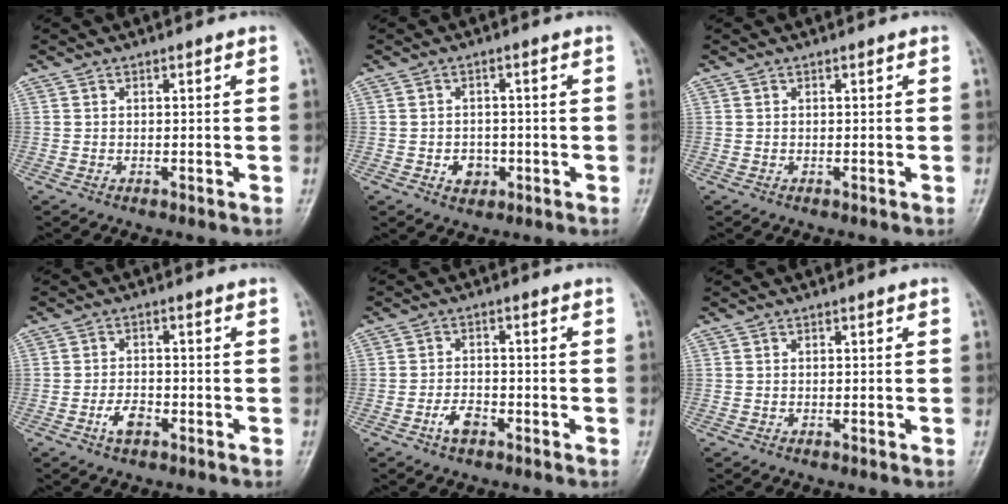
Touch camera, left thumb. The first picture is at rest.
{"total": 3.5, "force": [-1.1, 2.8, 1.7], "torque": [-0.010, 0.005, -0.012]}
{"total": 0.0}
{"total": 3.5, "force": [-1.7, 1.9, 2.4], "torque": [-0.041, 0.012, -0.031]}
{"total": 3.4, "force": [-1.9, 1.8, 2.2], "torque": [-0.037, 0.015, -0.034]}
{"total": 0.0}